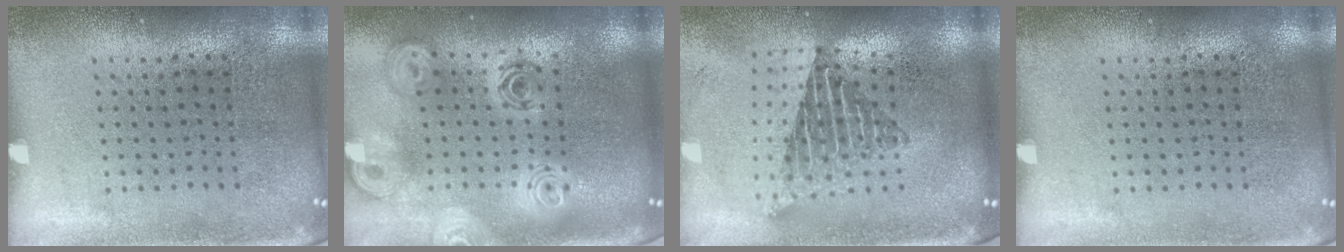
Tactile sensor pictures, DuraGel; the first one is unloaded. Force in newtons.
{"total": 2.5, "press": 1.9, "slide": 1.6}
{"total": 2.0, "press": 1.6, "slide": 1.3}
{"total": 0.0}